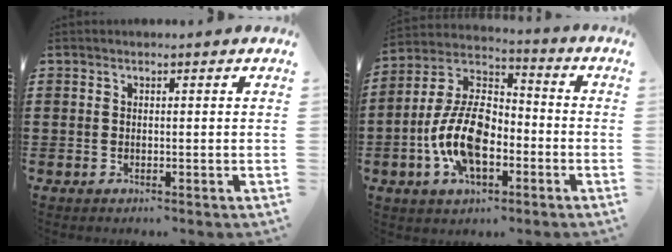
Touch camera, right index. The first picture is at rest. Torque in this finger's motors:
{"motor_torque": [2.14, 0.00, 1.05, 0.21]}